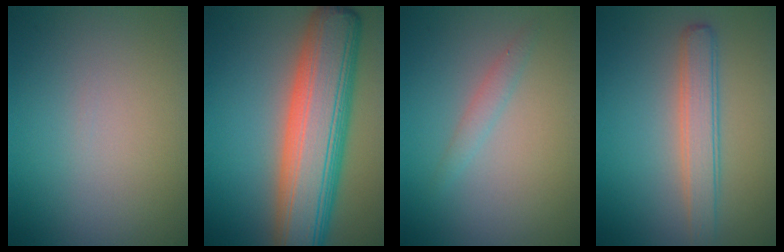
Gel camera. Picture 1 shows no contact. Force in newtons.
{"total": 12.0, "press": 12.0, "slide": 0.5}
{"total": 1.2, "press": 1.2, "slide": 0.1}
{"total": 3.3, "press": 3.2, "slide": 0.3}